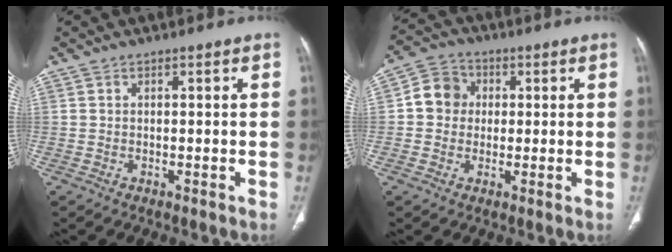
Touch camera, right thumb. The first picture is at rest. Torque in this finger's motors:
{"motor_torque": [0.25, 1.63, 0.15, -0.45, 0.04]}